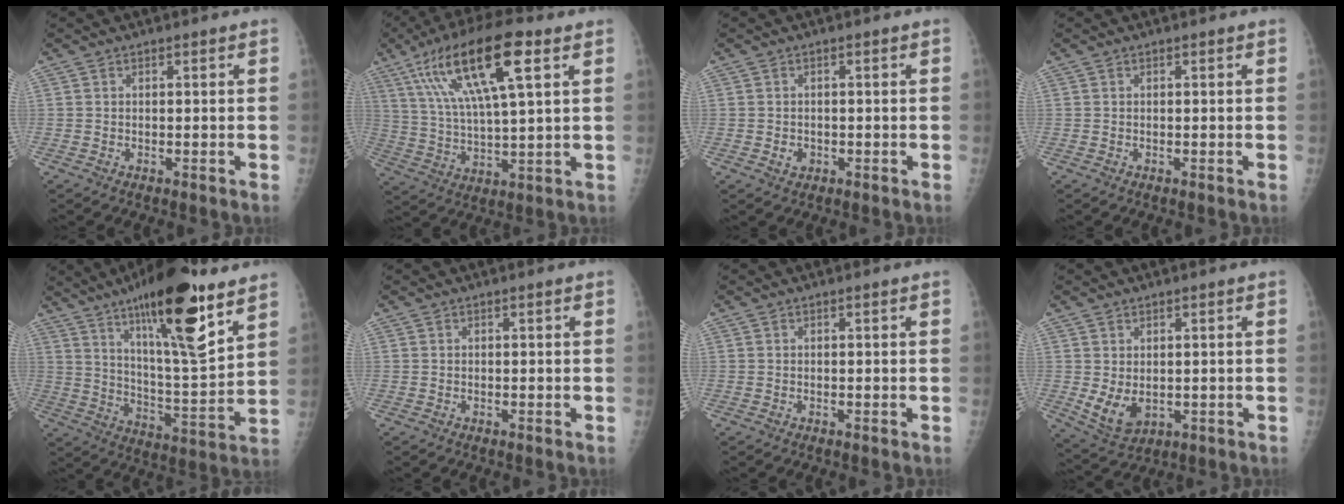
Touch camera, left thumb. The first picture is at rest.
{"total": 18.3, "force": [8.1, 4.7, 15.8], "torque": [-0.293, -0.007, 0.145]}
{"total": 1.8, "force": [-0.5, 1.5, 0.8], "torque": [-0.005, 0.003, -0.002]}
{"total": 0.0}
{"total": 20.6, "force": [12.3, 4.5, 15.8], "torque": [-0.233, -0.062, 0.203]}
{"total": 0.0}
{"total": 0.0}
{"total": 5.8, "force": [-0.1, 3.9, 4.3], "torque": [-0.069, -0.016, 0.018]}